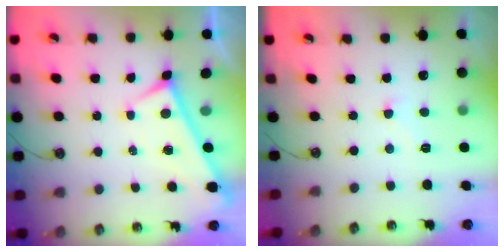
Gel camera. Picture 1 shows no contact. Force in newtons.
{"total": 3.5, "press": 3.5, "slide": 0.5}